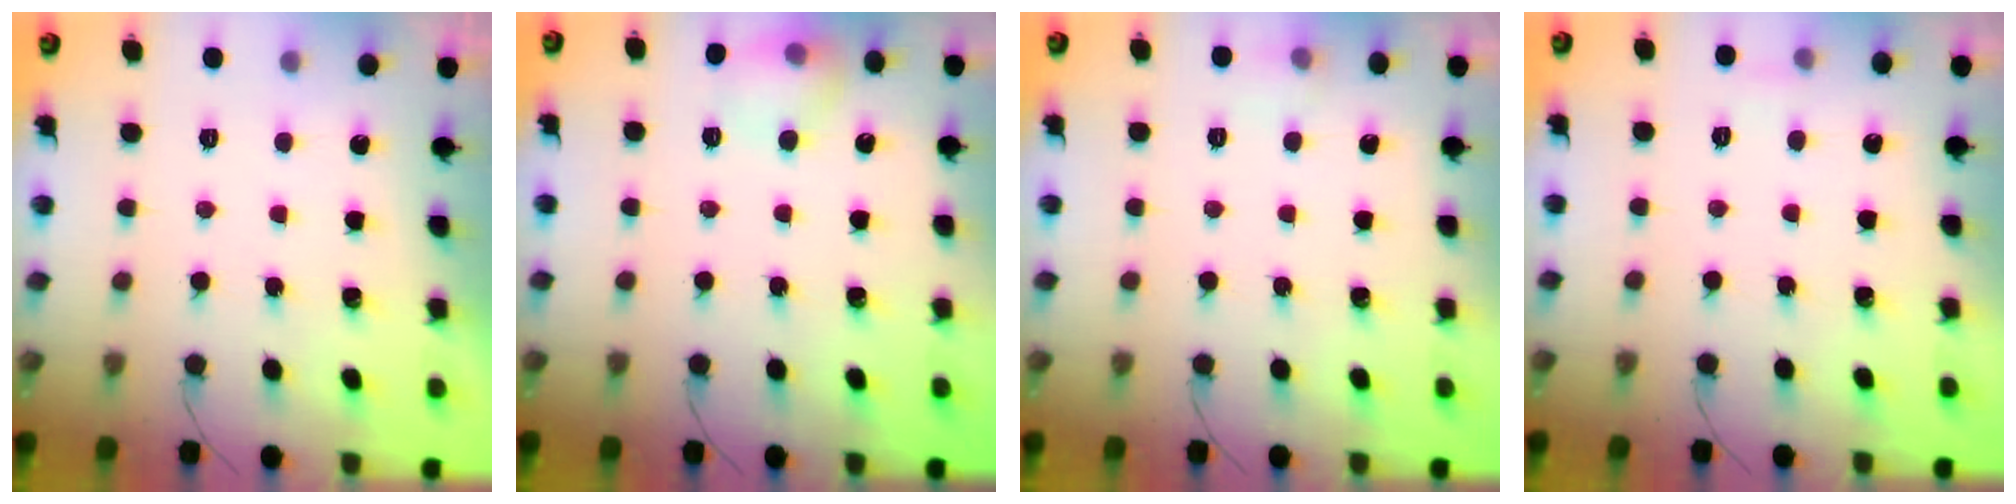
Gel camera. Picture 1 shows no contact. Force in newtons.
{"total": 10.1, "press": 10.0, "slide": 1.4}
{"total": 5.3, "press": 5.0, "slide": 1.7}
{"total": 6.3, "press": 1.7, "slide": 6.1}